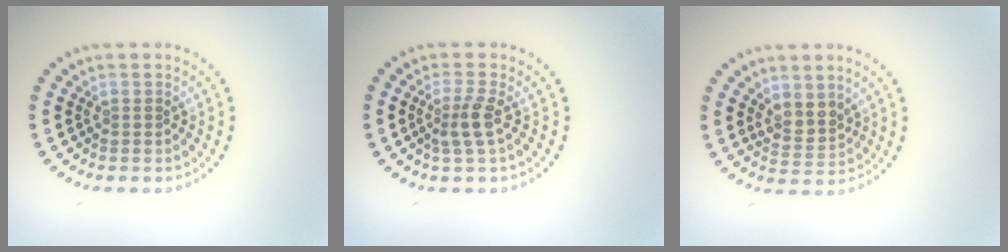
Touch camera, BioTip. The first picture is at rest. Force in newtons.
{"total": 2.2, "press": 1.7, "slide": 1.3}
{"total": 2.2, "press": 1.8, "slide": 1.4}